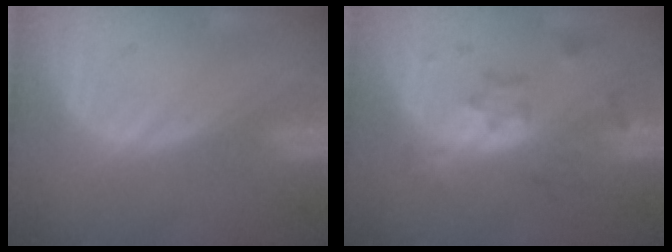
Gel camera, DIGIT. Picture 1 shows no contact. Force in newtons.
{"total": 7.1, "press": 6.3, "slide": 3.3}